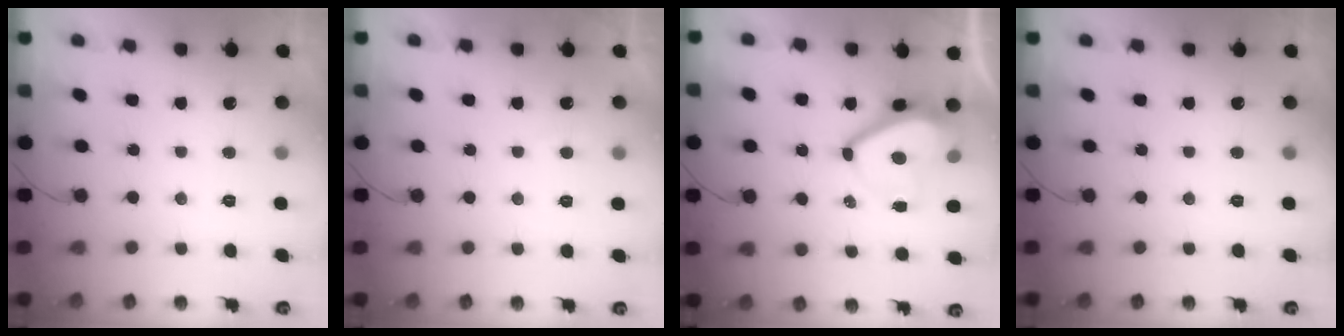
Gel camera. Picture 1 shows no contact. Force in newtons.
{"total": 1.1, "press": 1.0, "slide": 0.5}
{"total": 9.9, "press": 9.8, "slide": 1.2}
{"total": 0.0}